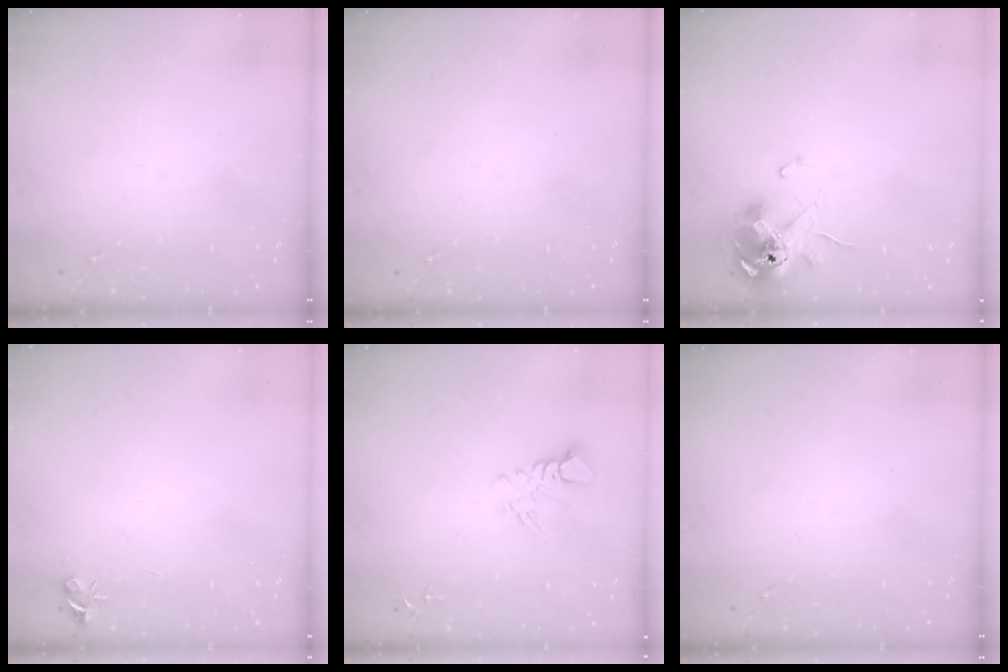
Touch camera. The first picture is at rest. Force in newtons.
{"total": 0.0}
{"total": 10.4, "press": 10.3, "slide": 1.4}
{"total": 4.7, "press": 4.7, "slide": 0.6}
{"total": 6.0, "press": 6.0, "slide": 0.2}
{"total": 0.0}